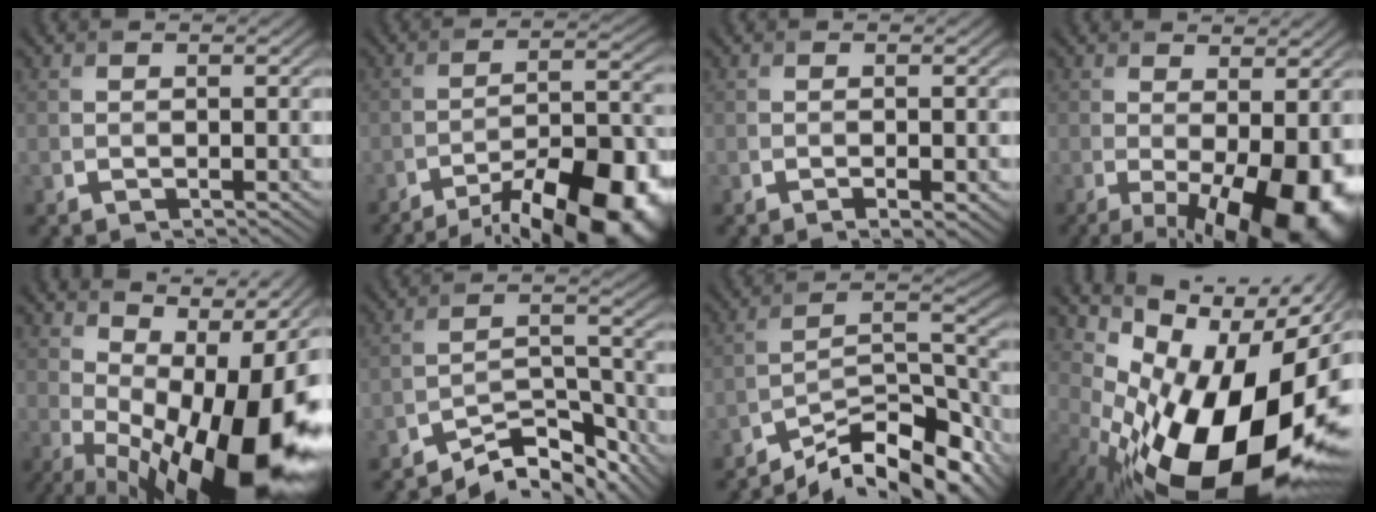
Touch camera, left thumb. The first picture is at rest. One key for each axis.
{"total": 16.0, "fx": -11.5, "fy": 4.7, "fz": 10.0, "tx": -0.137, "ty": -0.009, "tz": -0.167}
{"total": 1.5, "fx": -0.6, "fy": 0.3, "fz": 1.3, "tx": -0.020, "ty": -0.001, "tz": -0.009}
{"total": 12.8, "fx": -3.6, "fy": 5.1, "fz": 11.2, "tx": -0.160, "ty": -0.032, "tz": -0.027}
{"total": 16.3, "fx": 0.6, "fy": 6.8, "fz": 14.8, "tx": -0.190, "ty": -0.003, "tz": 0.026}
{"total": 7.4, "fx": -6.6, "fy": 2.0, "fz": 2.7, "tx": -0.034, "ty": 0.010, "tz": -0.119}
{"total": 11.9, "fx": -9.7, "fy": 3.0, "fz": 6.2, "tx": -0.101, "ty": 0.005, "tz": -0.173}
{"total": 20.2, "fx": -4.9, "fy": 10.9, "fz": 16.3, "tx": -0.261, "ty": -0.032, "tz": -0.076}